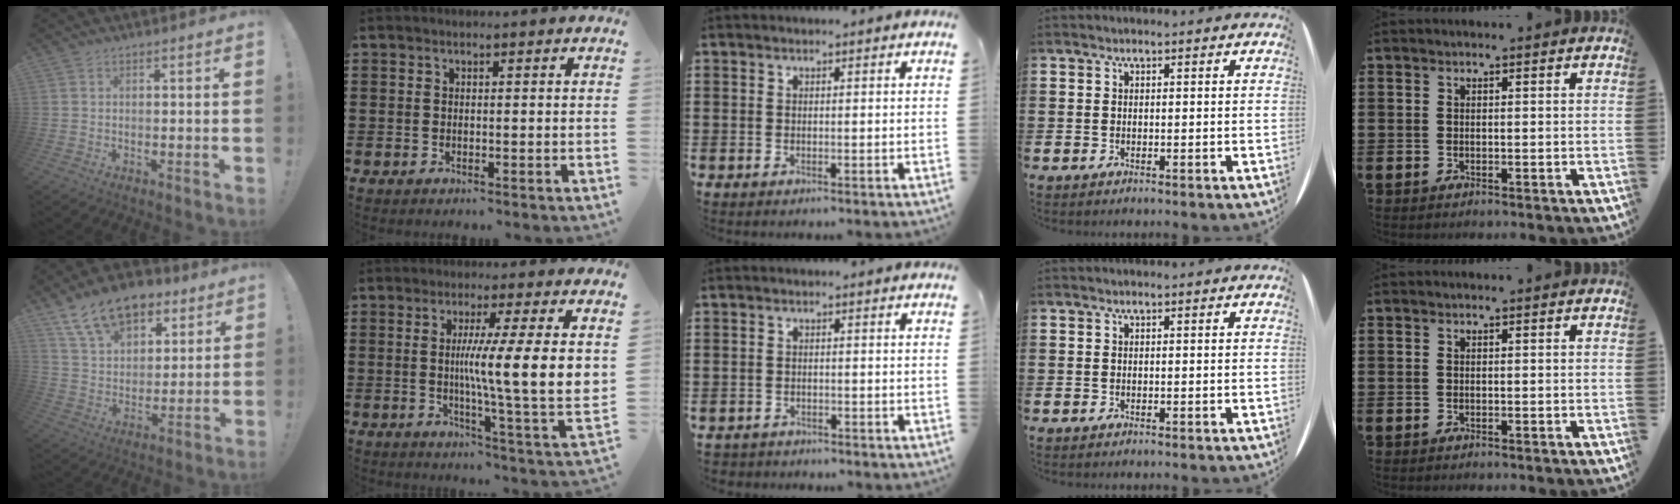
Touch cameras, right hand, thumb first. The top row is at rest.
{"thumb": {"total": 16.4, "force": [10.4, 9.7, 8.2], "torque": [-0.125, -0.065, 0.191]}, "index": {"total": 10.3, "force": [2.1, 0.2, 10.1], "torque": [-0.182, -0.018, 0.032]}, "middle": {"total": 1.3, "force": [-1.2, 0.4, -0.1], "torque": [-0.003, 0.000, -0.028]}}